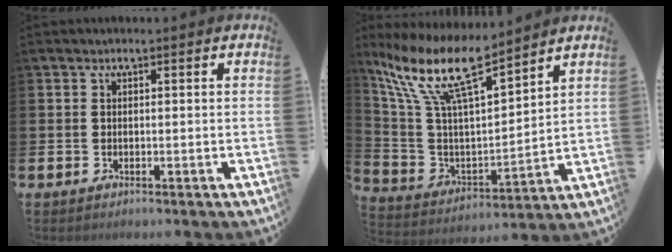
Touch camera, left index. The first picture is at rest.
{"total": 12.6, "force": [10.0, 2.8, 7.1], "torque": [-0.176, -0.057, 0.174]}